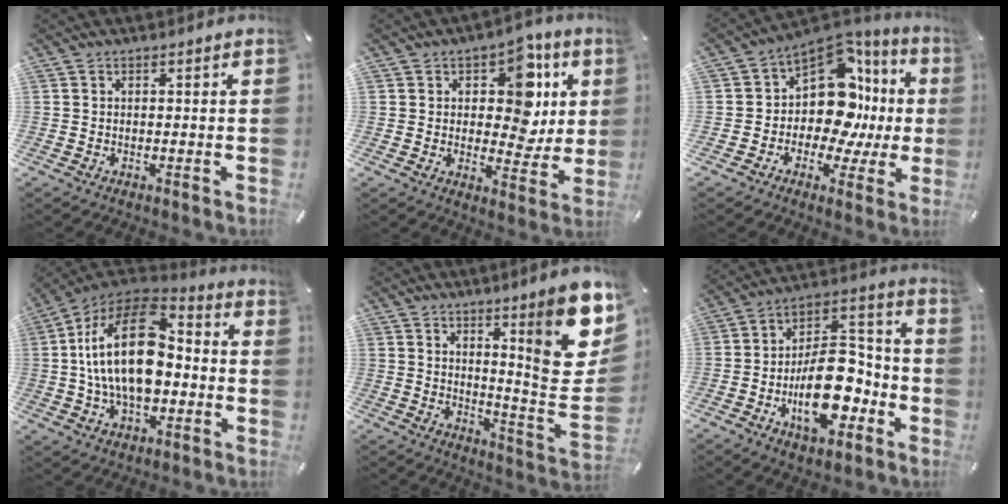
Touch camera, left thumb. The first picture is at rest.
{"total": 16.3, "force": [5.8, 9.6, 11.9], "torque": [-0.156, -0.045, 0.097]}
{"total": 16.1, "force": [2.8, 10.8, 11.7], "torque": [-0.188, -0.041, 0.045]}
{"total": 22.4, "force": [0.1, 13.8, 17.6], "torque": [-0.348, 0.008, -0.002]}
{"total": 18.3, "force": [9.2, 4.6, 15.1], "torque": [-0.193, -0.082, 0.140]}
{"total": 20.7, "force": [-6.7, 12.4, 15.1], "torque": [-0.224, 0.028, -0.103]}